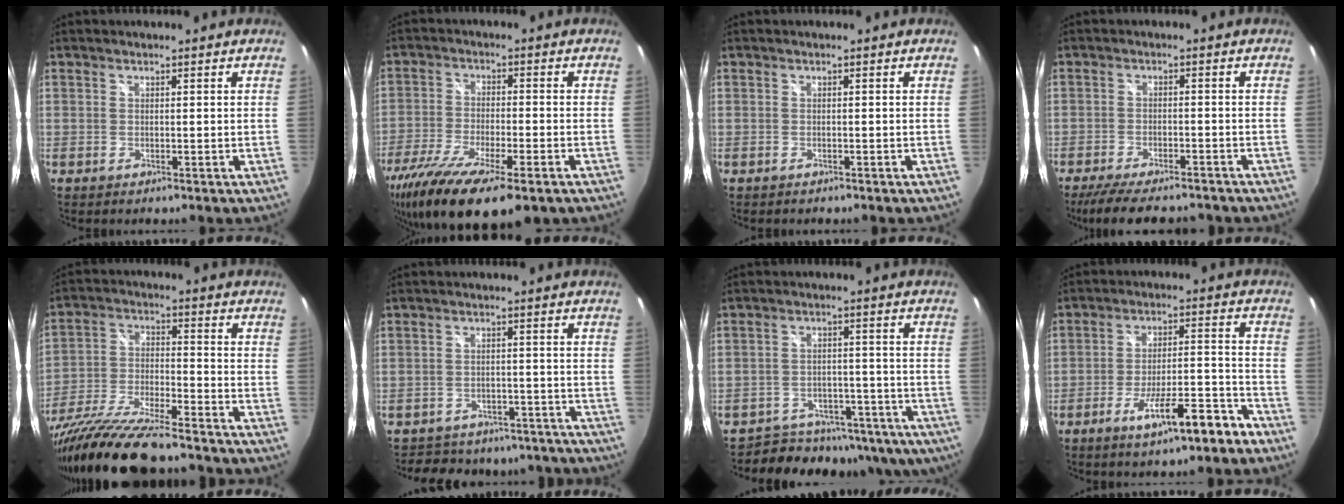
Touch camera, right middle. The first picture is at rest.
{"total": 18.2, "force": [-12.1, 4.8, 12.7], "torque": [-0.256, -0.069, -0.206]}
{"total": 0.8, "force": [-0.7, 0.4, 0.2], "torque": [-0.007, -0.001, -0.010]}
{"total": 12.3, "force": [-10.4, 3.0, 5.9], "torque": [-0.124, -0.027, -0.157]}
{"total": 21.0, "force": [-17.0, 3.2, 11.8], "torque": [-0.238, -0.061, -0.295]}
{"total": 16.7, "force": [-14.1, 7.4, 4.9], "torque": [-0.107, 0.019, -0.170]}
{"total": 15.6, "force": [-12.8, 7.3, 5.1], "torque": [-0.094, 0.005, -0.162]}
{"total": 11.4, "force": [-7.8, 2.0, 8.2], "torque": [-0.136, 0.000, -0.112]}